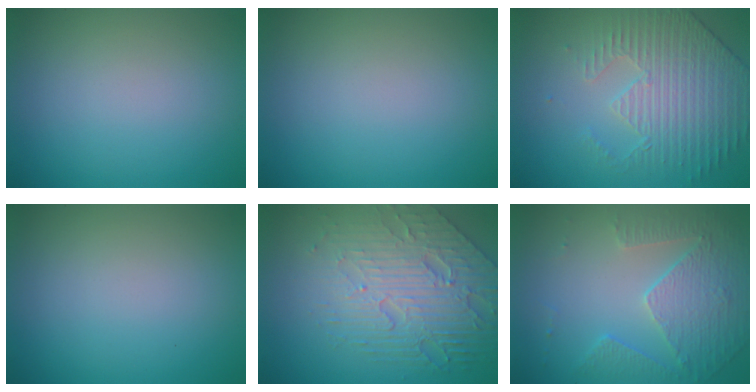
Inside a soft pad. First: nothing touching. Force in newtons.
{"total": 0.0}
{"total": 4.4, "press": 3.8, "slide": 2.3}
{"total": 0.0}
{"total": 7.9, "press": 5.4, "slide": 5.8}
{"total": 5.1, "press": 3.7, "slide": 3.6}